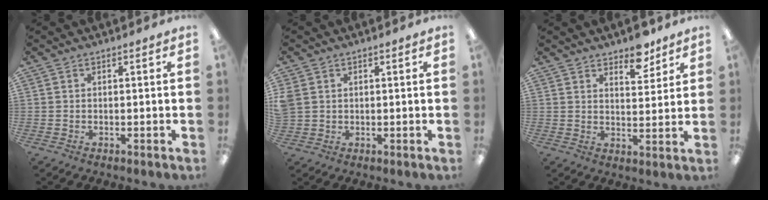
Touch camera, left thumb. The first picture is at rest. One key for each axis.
{"total": 3.2, "fx": 1.0, "fy": 2.7, "fz": 1.4, "tx": -0.028, "ty": 0.004, "tz": 0.019}
{"total": 6.9, "fx": 5.6, "fy": 3.1, "fz": 2.8, "tx": -0.012, "ty": -0.039, "tz": 0.094}